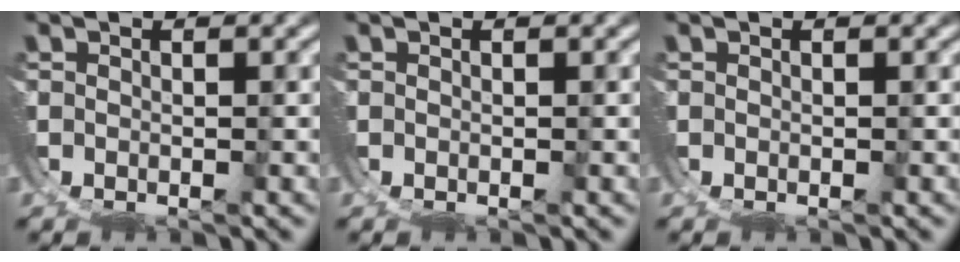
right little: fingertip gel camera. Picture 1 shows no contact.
{"total": 0.0}
{"total": 0.0}